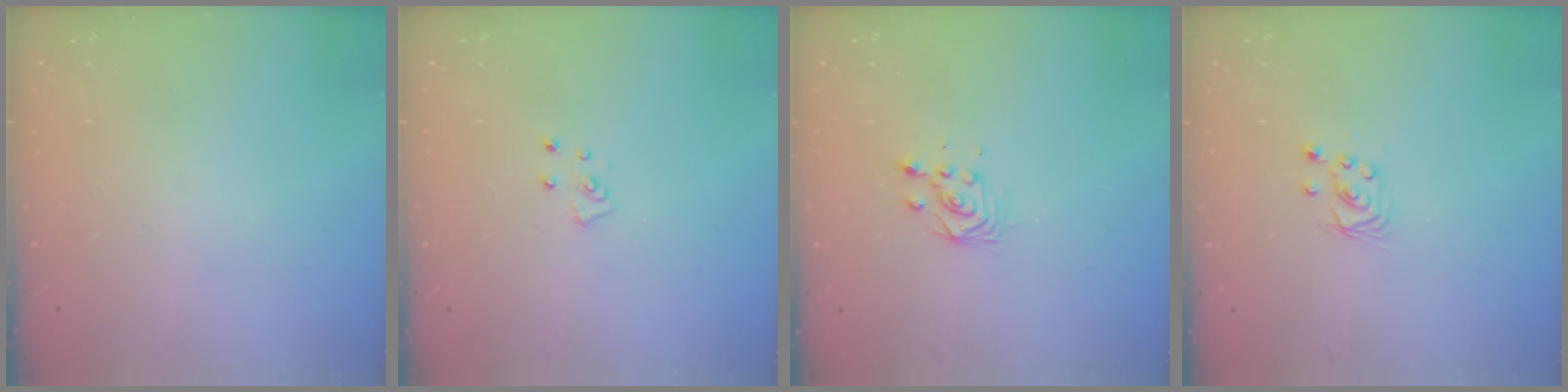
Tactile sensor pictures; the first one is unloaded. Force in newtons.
{"total": 5.7, "press": 5.7, "slide": 0.4}
{"total": 2.8, "press": 2.8, "slide": 0.3}
{"total": 2.4, "press": 2.4, "slide": 0.2}